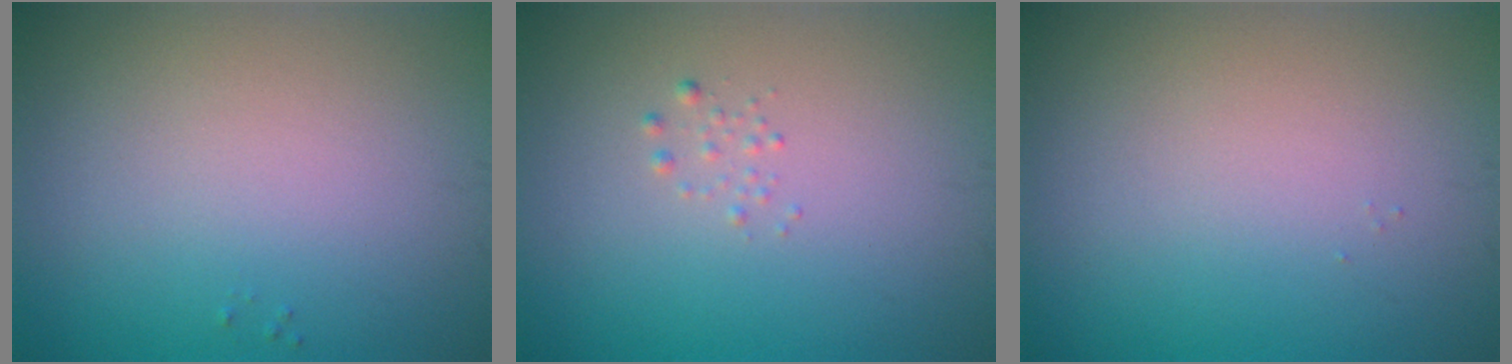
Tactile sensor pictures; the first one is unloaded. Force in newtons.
{"total": 0.6, "press": 0.6, "slide": 0.0}
{"total": 0.0}